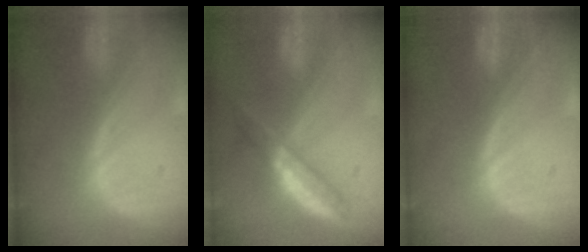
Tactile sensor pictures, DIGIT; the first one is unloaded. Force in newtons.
{"total": 5.2, "press": 4.6, "slide": 2.4}
{"total": 0.0}